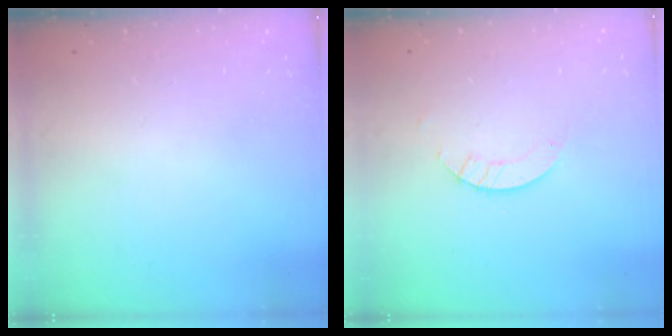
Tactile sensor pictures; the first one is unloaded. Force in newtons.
{"total": 2.8, "press": 2.8, "slide": 0.2}